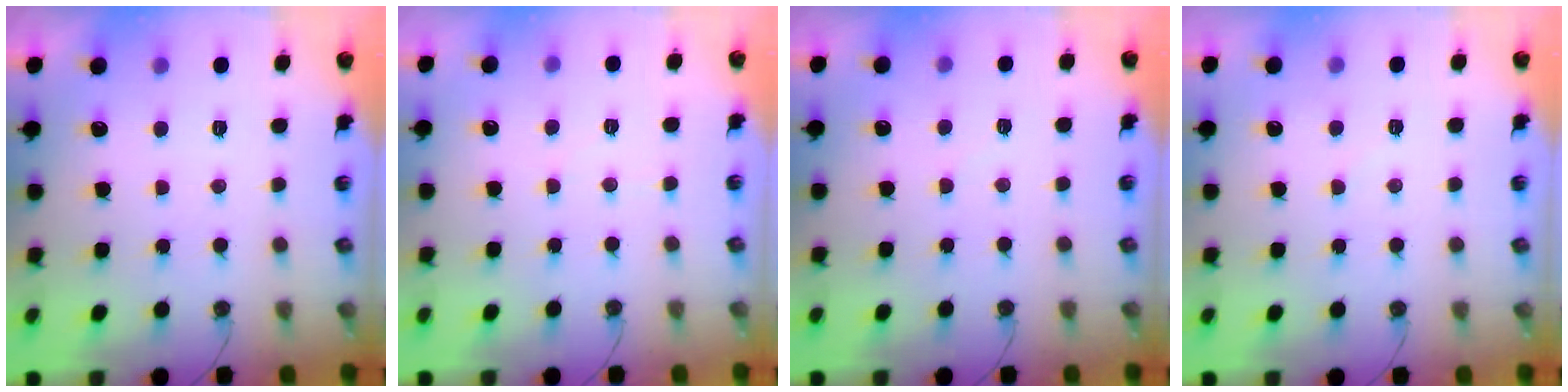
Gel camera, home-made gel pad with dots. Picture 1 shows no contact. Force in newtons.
{"total": 3.4, "press": 3.3, "slide": 0.6}
{"total": 3.0, "press": 3.0, "slide": 0.4}
{"total": 5.5, "press": 5.5, "slide": 0.6}